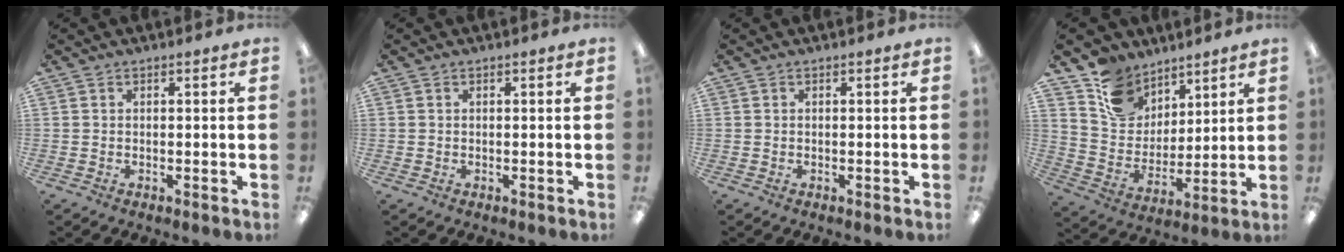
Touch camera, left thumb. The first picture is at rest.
{"total": 0.0}
{"total": 0.0}
{"total": 12.5, "force": [9.1, 8.1, 2.6], "torque": [-0.070, -0.057, 0.183]}